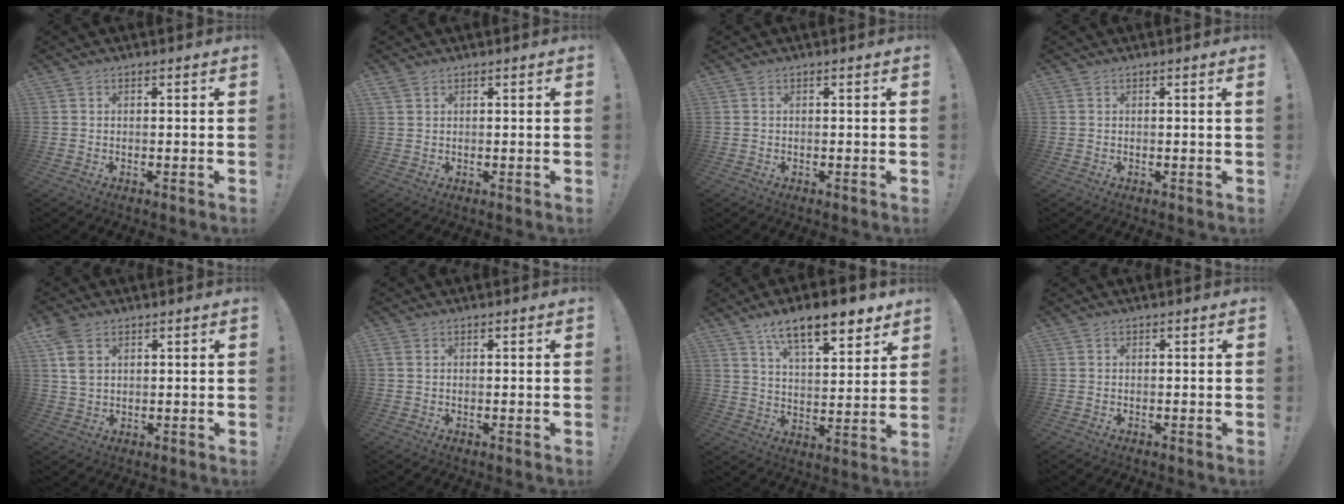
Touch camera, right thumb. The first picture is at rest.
{"total": 1.5, "force": [1.1, 0.9, 0.6], "torque": [-0.005, -0.003, 0.021]}
{"total": 0.0}
{"total": 0.8, "force": [0.3, -0.4, 0.6], "torque": [-0.004, -0.005, 0.003]}
{"total": 6.8, "force": [2.8, 4.7, 4.0], "torque": [-0.074, -0.002, 0.055]}
{"total": 1.0, "force": [0.4, 0.8, 0.5], "torque": [-0.014, 0.004, 0.010]}
{"total": 13.6, "force": [9.5, 4.3, 8.8], "torque": [-0.142, -0.056, 0.160]}
{"total": 0.0}